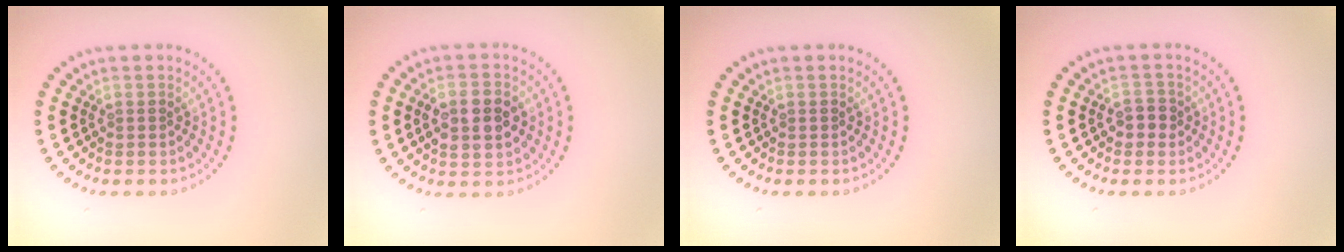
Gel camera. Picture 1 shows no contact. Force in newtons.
{"total": 4.2, "press": 4.2, "slide": 0.4}
{"total": 0.0}
{"total": 1.9, "press": 1.8, "slide": 0.6}